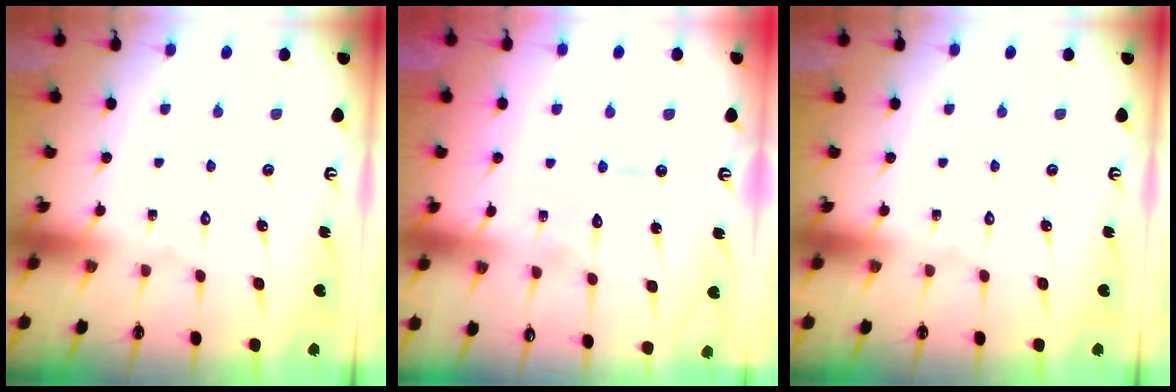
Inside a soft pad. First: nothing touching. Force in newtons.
{"total": 6.1, "press": 6.1, "slide": 0.5}
{"total": 0.0}